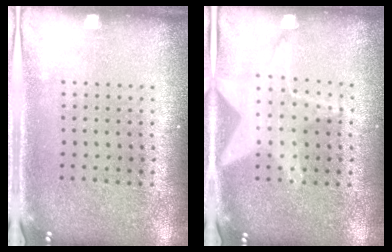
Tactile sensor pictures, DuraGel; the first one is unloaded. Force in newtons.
{"total": 1.2, "press": 1.2, "slide": 0.2}